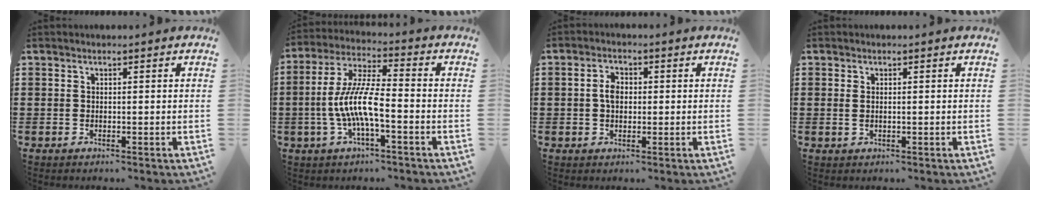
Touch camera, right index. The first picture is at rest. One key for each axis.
{"total": 9.3, "fx": -2.6, "fy": 2.0, "fz": 8.6, "tx": -0.193, "ty": -0.013, "tz": -0.055}
{"total": 3.1, "fx": 0.1, "fy": 1.9, "fz": 2.5, "tx": -0.050, "ty": 0.008, "tz": 0.000}
{"total": 1.1, "fx": 0.2, "fy": 0.5, "fz": 1.0, "tx": -0.028, "ty": 0.001, "tz": -0.001}